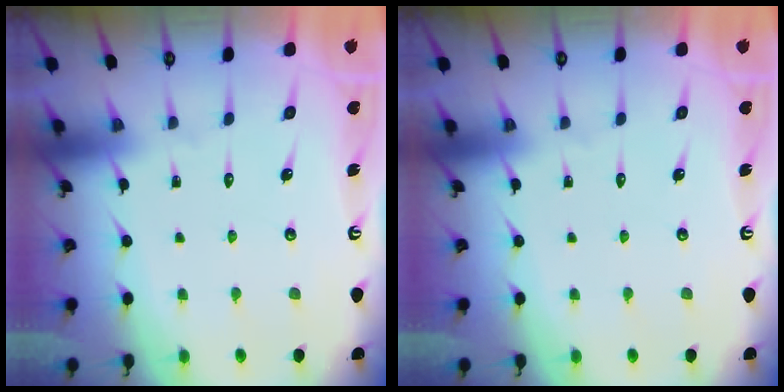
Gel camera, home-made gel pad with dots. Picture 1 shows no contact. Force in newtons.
{"total": 0.0}